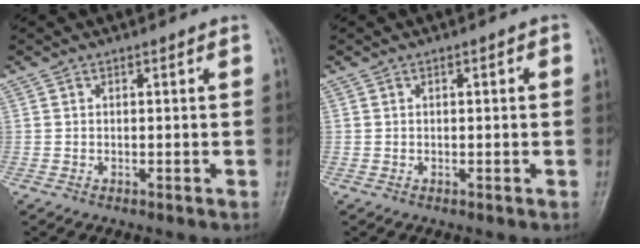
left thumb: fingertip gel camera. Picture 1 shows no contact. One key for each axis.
{"total": 1.1, "fx": 0.2, "fy": 0.4, "fz": 1.0, "tx": -0.013, "ty": 0.002, "tz": 0.002}